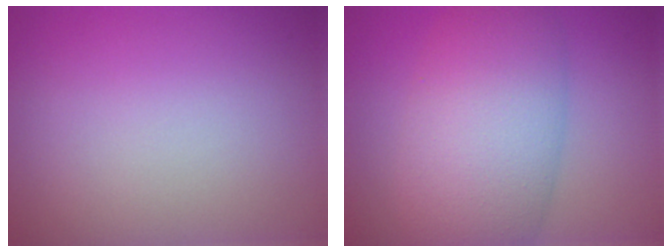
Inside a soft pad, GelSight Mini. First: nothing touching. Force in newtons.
{"total": 9.1, "press": 9.1, "slide": 0.2}